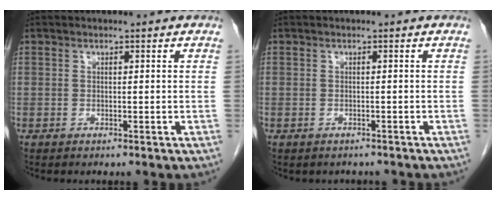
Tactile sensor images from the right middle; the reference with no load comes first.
{"total": 2.2, "force": [-1.9, 0.9, 0.7], "torque": [-0.018, -0.004, -0.021]}